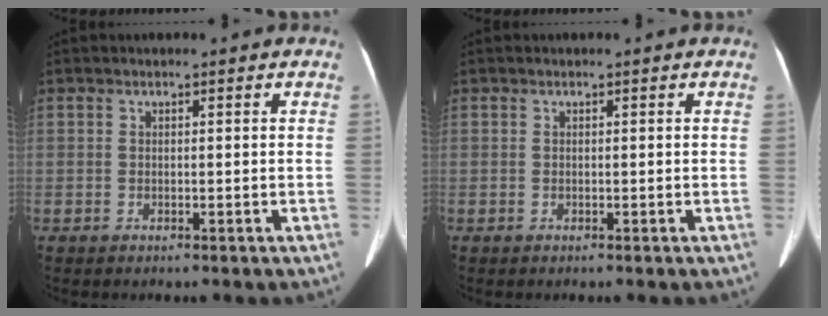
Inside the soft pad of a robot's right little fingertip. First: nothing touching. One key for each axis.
{"total": 0.0}